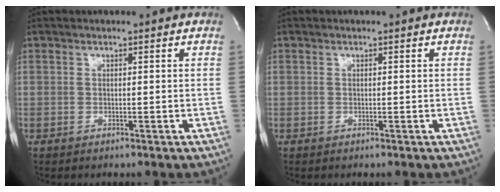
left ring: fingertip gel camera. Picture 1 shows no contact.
{"total": 0.0}